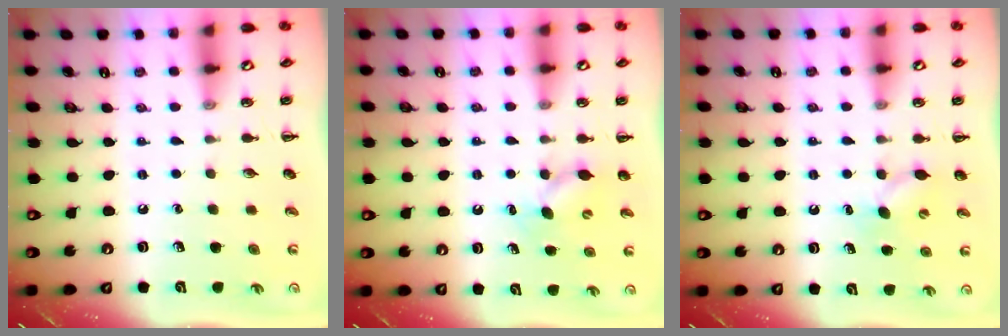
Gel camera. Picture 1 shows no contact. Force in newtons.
{"total": 6.1, "press": 6.0, "slide": 1.4}
{"total": 5.4, "press": 5.2, "slide": 1.6}